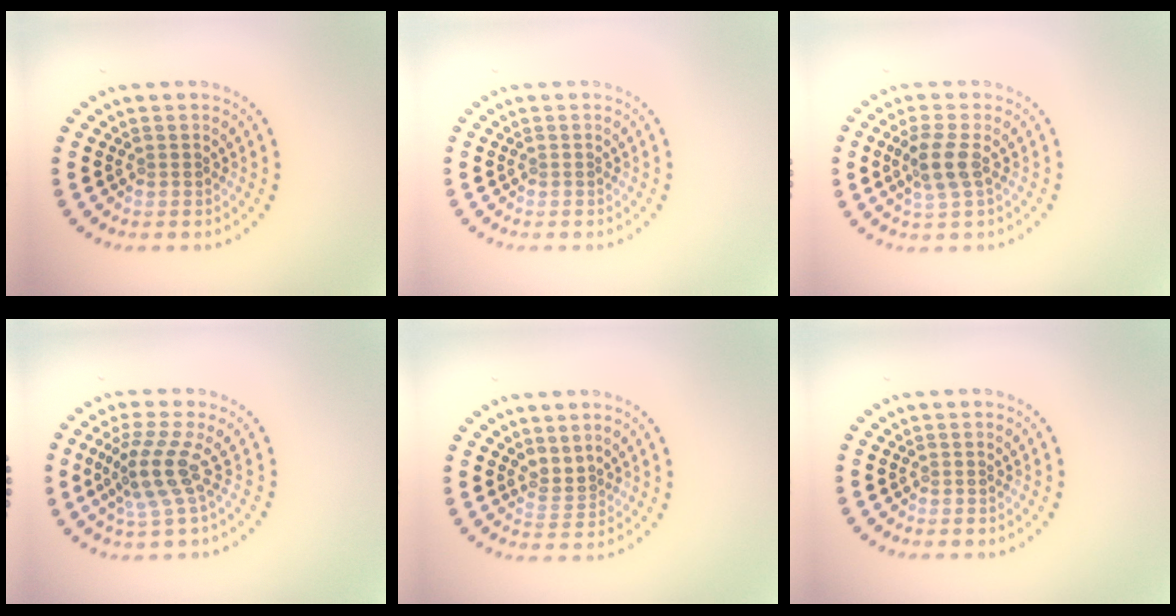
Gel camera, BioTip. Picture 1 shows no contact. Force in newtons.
{"total": 0.0}
{"total": 2.8, "press": 2.5, "slide": 1.1}
{"total": 3.9, "press": 2.8, "slide": 2.7}
{"total": 1.7, "press": 1.1, "slide": 1.3}
{"total": 0.0}